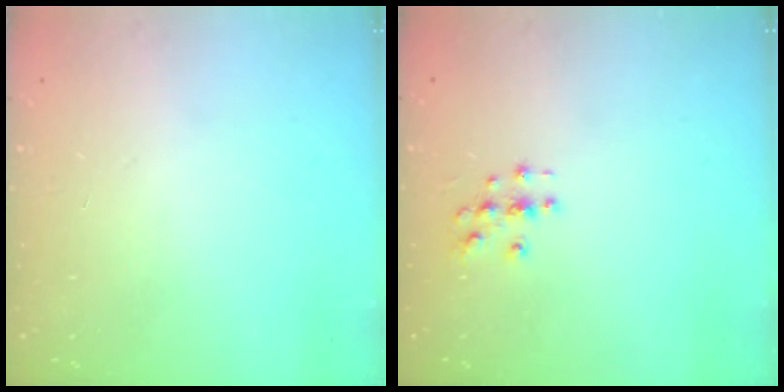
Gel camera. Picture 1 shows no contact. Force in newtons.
{"total": 3.0, "press": 3.0, "slide": 0.3}